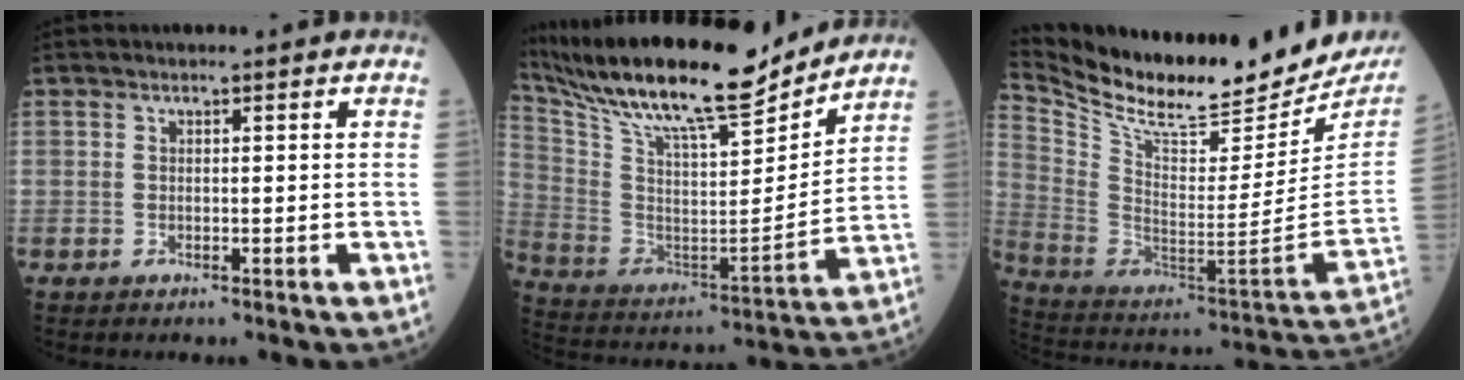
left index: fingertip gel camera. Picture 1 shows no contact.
{"total": 24.4, "force": [20.7, 3.7, 12.4], "torque": [-0.241, 0.002, 0.344]}
{"total": 25.6, "force": [23.2, 4.6, 9.8], "torque": [-0.191, -0.074, 0.353]}